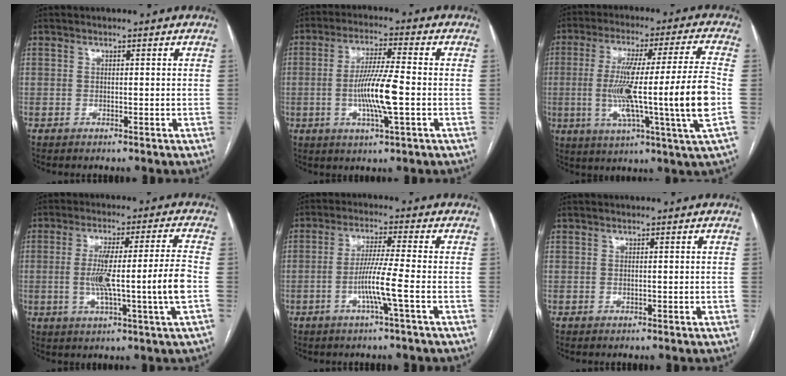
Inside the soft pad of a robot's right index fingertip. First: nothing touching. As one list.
[{"total": 9.4, "force": [-1.7, 0.4, 9.2], "torque": [-0.177, -0.006, -0.036]}, {"total": 19.9, "force": [-2.6, -1.3, 19.7], "torque": [-0.310, -0.003, -0.054]}, {"total": 12.0, "force": [-1.7, -0.8, 11.9], "torque": [-0.209, 0.008, -0.029]}, {"total": 6.5, "force": [-2.2, -1.2, 6.0], "torque": [-0.118, -0.005, -0.045]}, {"total": 0.0}]